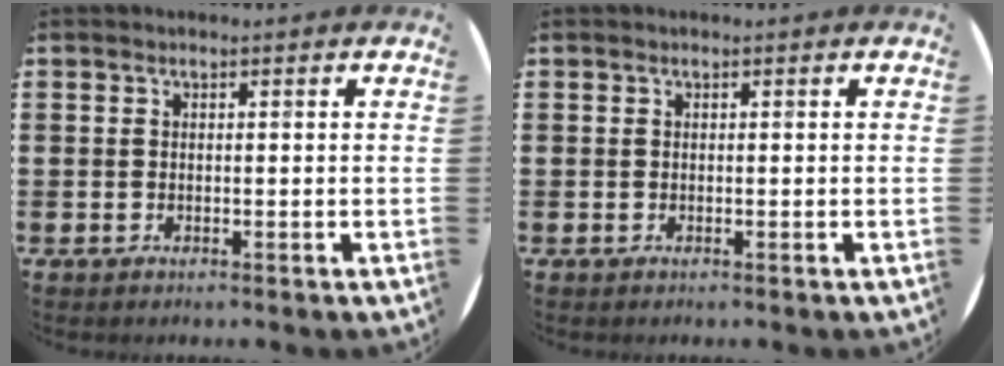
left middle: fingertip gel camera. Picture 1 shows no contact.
{"total": 0.0}